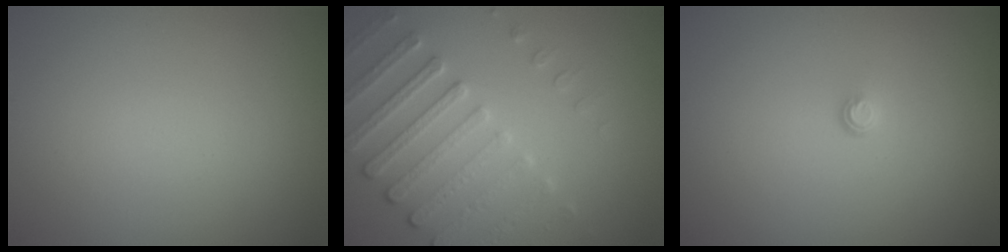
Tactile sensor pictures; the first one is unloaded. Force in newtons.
{"total": 4.0, "press": 3.7, "slide": 1.4}
{"total": 0.7, "press": 0.4, "slide": 0.6}